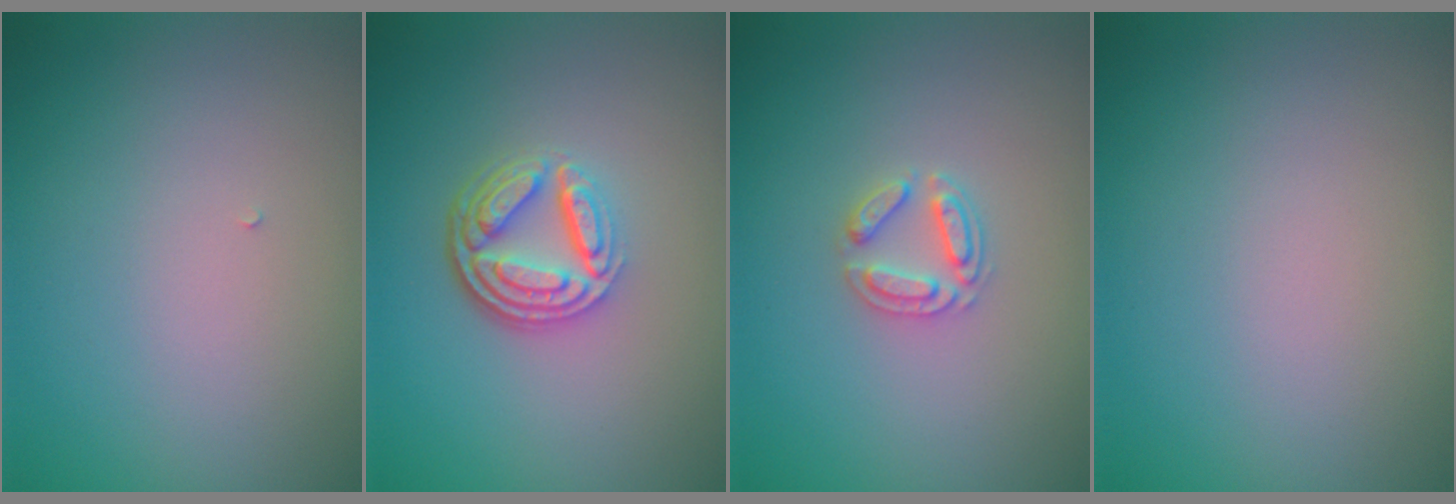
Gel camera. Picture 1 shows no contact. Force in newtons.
{"total": 4.8, "press": 3.5, "slide": 3.3}
{"total": 2.2, "press": 2.2, "slide": 0.3}
{"total": 0.0}